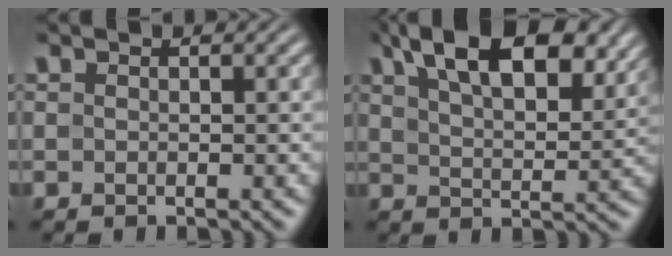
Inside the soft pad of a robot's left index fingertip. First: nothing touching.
{"total": 11.8, "force": [7.0, 5.2, 8.0], "torque": [-0.112, 0.023, 0.105]}